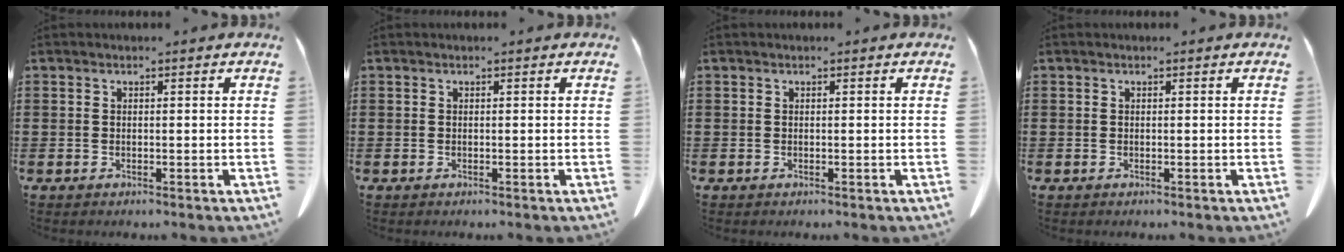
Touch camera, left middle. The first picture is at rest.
{"total": 0.0}
{"total": 0.0}
{"total": 0.0}